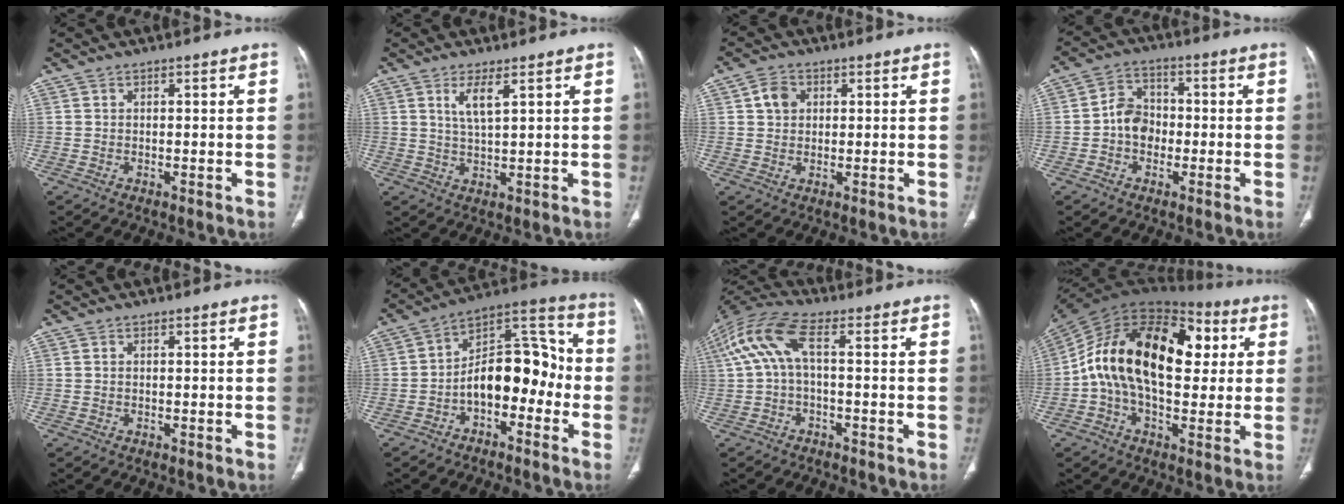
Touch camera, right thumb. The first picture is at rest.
{"total": 4.0, "force": [2.0, 0.9, 3.4], "torque": [-0.072, -0.016, 0.043]}
{"total": 3.9, "force": [1.3, 3.1, 2.0], "torque": [-0.025, 0.000, 0.023]}
{"total": 6.4, "force": [-1.2, 5.2, 3.5], "torque": [-0.036, 0.022, -0.032]}
{"total": 0.0}
{"total": 14.4, "force": [-3.5, 8.5, 11.1], "torque": [-0.134, 0.068, -0.064]}
{"total": 10.6, "force": [0.6, 4.0, 9.8], "torque": [-0.236, 0.046, 0.010]}
{"total": 25.4, "force": [4.6, 14.7, 20.1], "torque": [-0.343, 0.042, 0.068]}